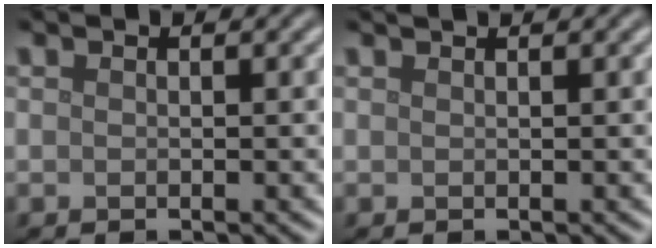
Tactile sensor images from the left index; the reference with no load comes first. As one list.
[{"total": 0.7, "force": [0.6, 0.1, 0.3], "torque": [-0.005, -0.002, 0.005]}]